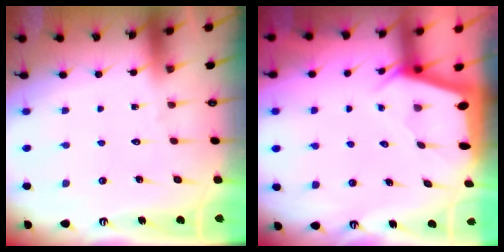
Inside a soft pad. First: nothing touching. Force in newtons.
{"total": 2.1, "press": 2.1, "slide": 0.3}